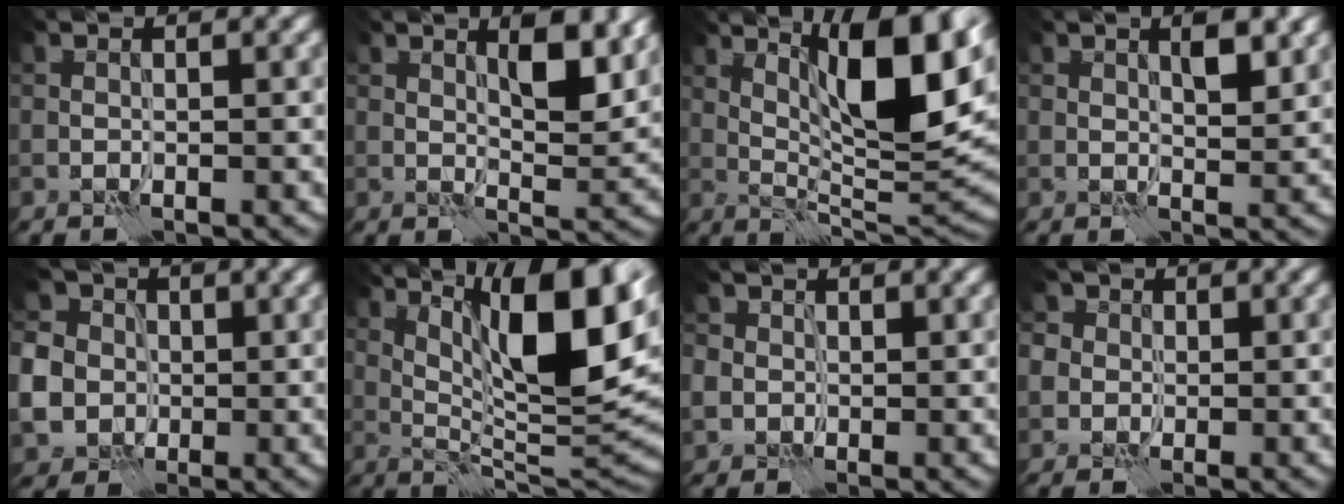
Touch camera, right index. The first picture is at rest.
{"total": 4.8, "force": [2.4, 1.5, 3.9], "torque": [-0.058, -0.003, 0.039]}
{"total": 12.1, "force": [4.9, 2.9, 10.7], "torque": [-0.162, 0.003, 0.084]}
{"total": 2.4, "force": [1.3, 0.8, 1.9], "torque": [-0.026, -0.001, 0.023]}
{"total": 8.4, "force": [-0.1, 7.7, 3.4], "torque": [-0.087, 0.000, -0.027]}
{"total": 13.5, "force": [5.3, 3.3, 12.0], "torque": [-0.178, 0.005, 0.095]}
{"total": 3.5, "force": [0.6, 3.2, 1.3], "torque": [-0.040, 0.010, 0.000]}
{"total": 6.7, "force": [2.6, 5.6, 2.6], "torque": [-0.043, 0.029, 0.011]}